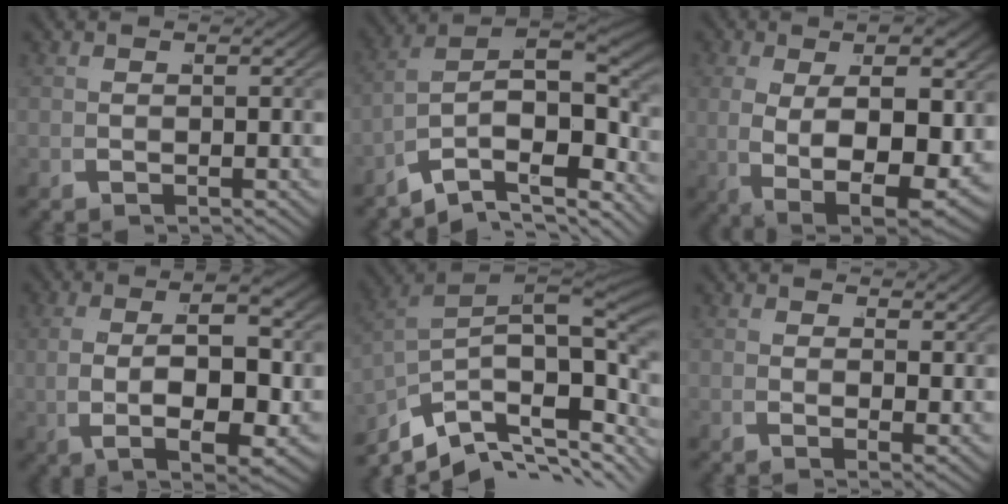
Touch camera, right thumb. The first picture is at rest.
{"total": 14.5, "force": [-1.4, 10.5, 9.9], "torque": [-0.184, -0.039, -0.020]}
{"total": 11.2, "force": [-1.1, 6.1, 9.3], "torque": [-0.172, -0.039, 0.010]}
{"total": 9.4, "force": [0.0, 4.4, 8.3], "torque": [-0.152, -0.018, 0.018]}
{"total": 11.8, "force": [-2.1, 6.2, 9.7], "torque": [-0.155, -0.027, -0.016]}
{"total": 2.5, "force": [1.9, 0.6, 1.5], "torque": [-0.011, -0.003, 0.030]}